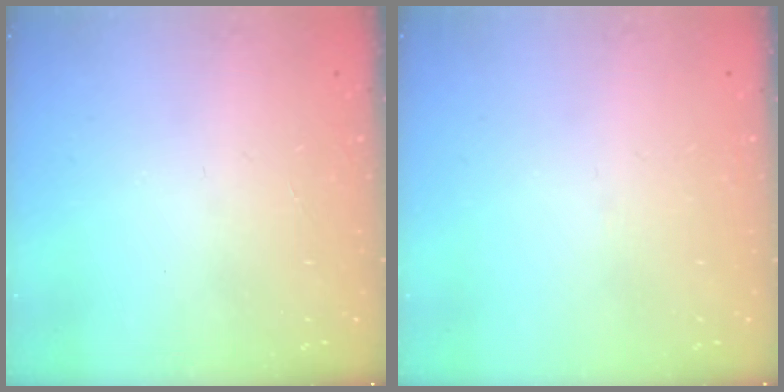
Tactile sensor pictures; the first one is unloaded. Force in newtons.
{"total": 2.7, "press": 2.6, "slide": 0.5}